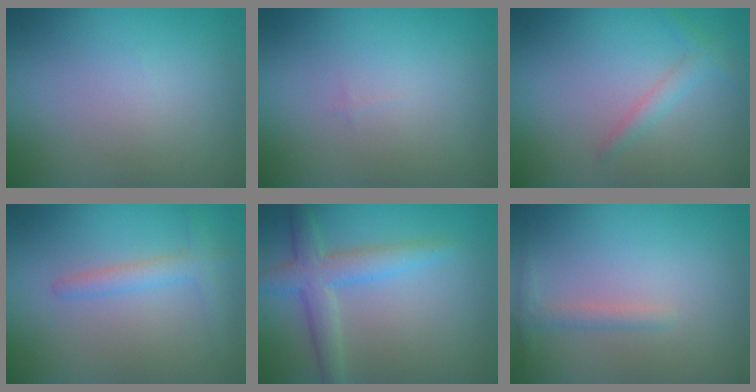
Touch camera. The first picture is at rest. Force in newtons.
{"total": 0.0}
{"total": 1.5, "press": 1.4, "slide": 0.1}
{"total": 2.0, "press": 1.9, "slide": 0.2}
{"total": 3.7, "press": 3.7, "slide": 0.2}
{"total": 1.2, "press": 1.2, "slide": 0.0}